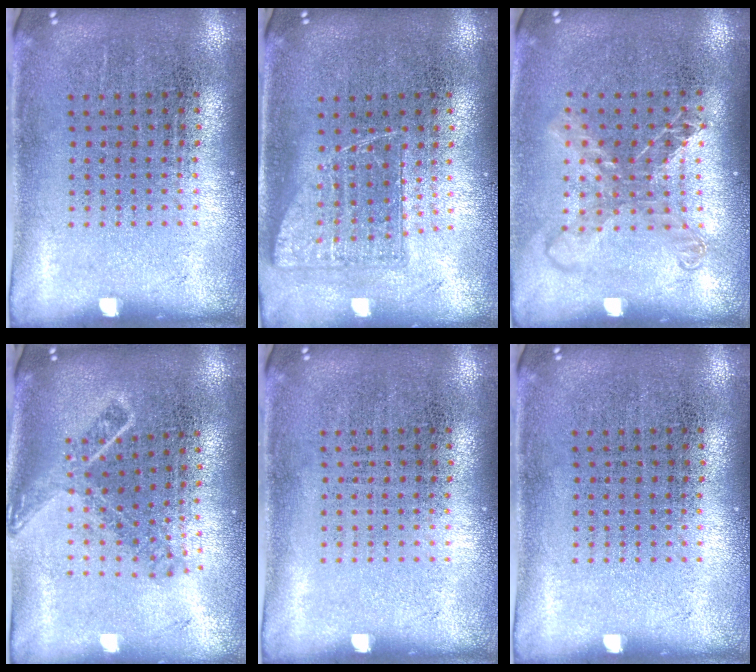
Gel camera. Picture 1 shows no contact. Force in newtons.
{"total": 1.0, "press": 0.9, "slide": 0.5}
{"total": 1.6, "press": 1.3, "slide": 0.9}
{"total": 1.8, "press": 1.3, "slide": 1.3}
{"total": 0.0}
{"total": 0.0}